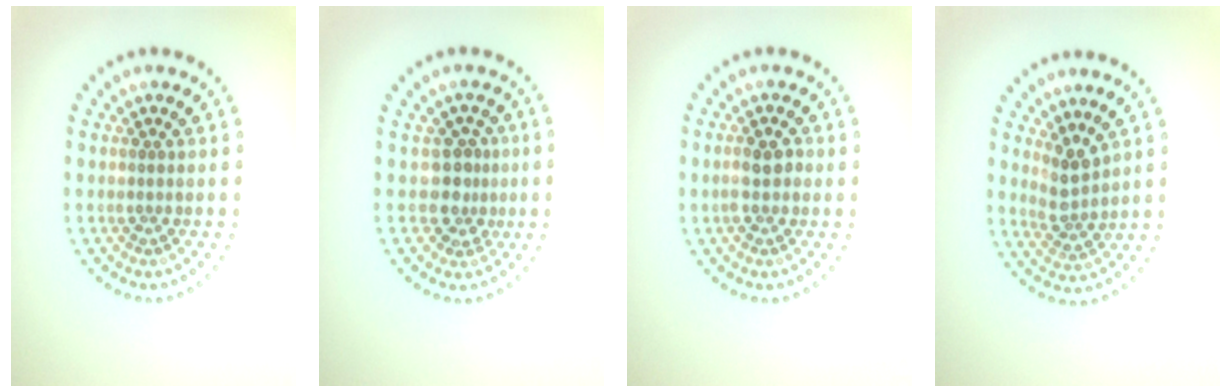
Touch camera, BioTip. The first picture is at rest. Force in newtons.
{"total": 2.5, "press": 2.0, "slide": 1.5}
{"total": 2.1, "press": 2.0, "slide": 0.5}
{"total": 2.5, "press": 1.9, "slide": 1.6}